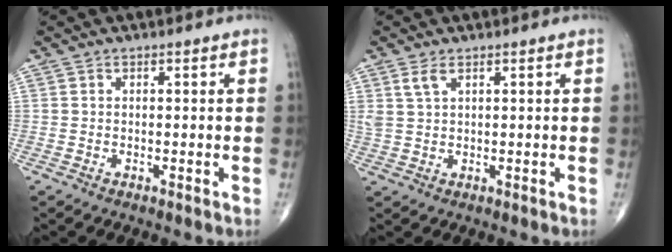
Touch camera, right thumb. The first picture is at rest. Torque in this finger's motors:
{"motor_torque": [-0.01, -0.08, 0.46, 0.56, 0.14]}